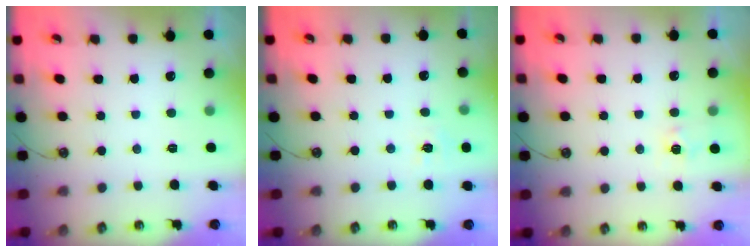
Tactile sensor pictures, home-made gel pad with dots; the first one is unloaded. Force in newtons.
{"total": 6.5, "press": 6.5, "slide": 0.6}
{"total": 3.5, "press": 3.5, "slide": 0.5}